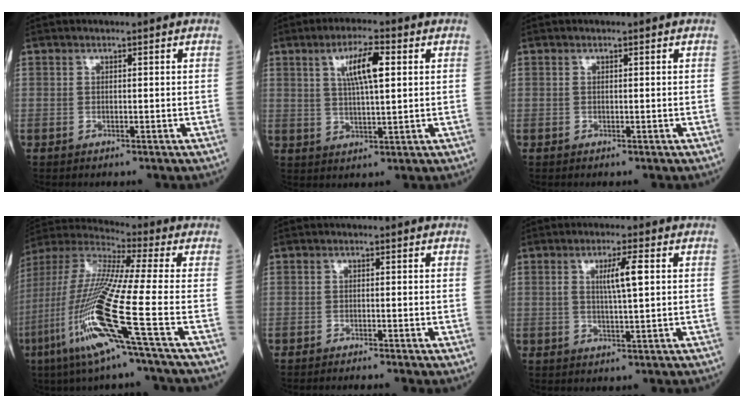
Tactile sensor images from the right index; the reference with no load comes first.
{"total": 7.0, "force": [2.4, 1.1, 6.5], "torque": [-0.119, 0.008, 0.042]}
{"total": 0.0}
{"total": 18.7, "force": [-7.2, -1.1, 17.3], "torque": [-0.376, -0.035, -0.153]}
{"total": 1.6, "force": [-1.3, -0.3, 0.8], "torque": [-0.011, 0.002, -0.023]}
{"total": 4.6, "force": [1.1, 0.1, 4.5], "torque": [-0.081, 0.001, 0.018]}